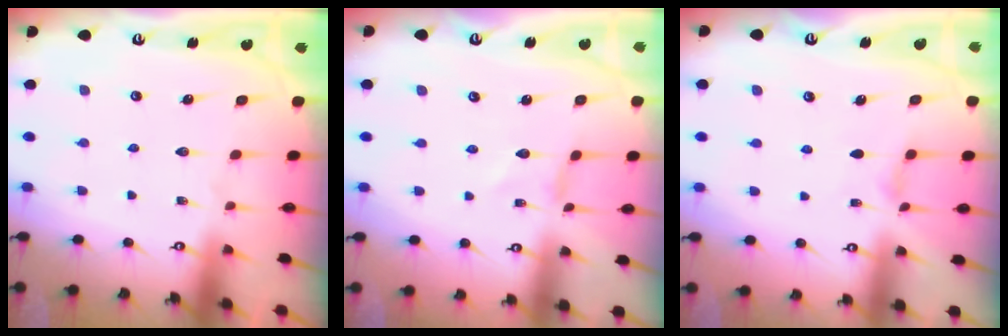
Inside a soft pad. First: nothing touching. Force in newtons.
{"total": 0.0}
{"total": 3.1, "press": 3.1, "slide": 0.6}